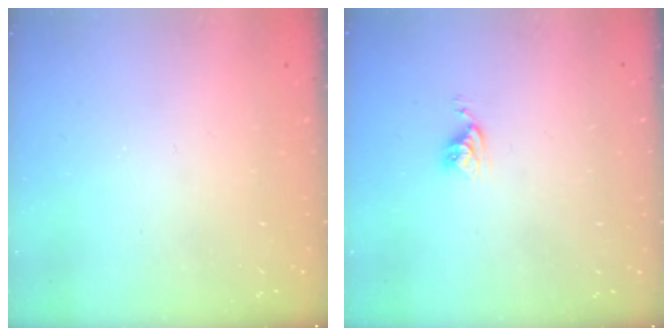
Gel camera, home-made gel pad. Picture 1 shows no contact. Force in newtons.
{"total": 4.1, "press": 4.1, "slide": 0.1}